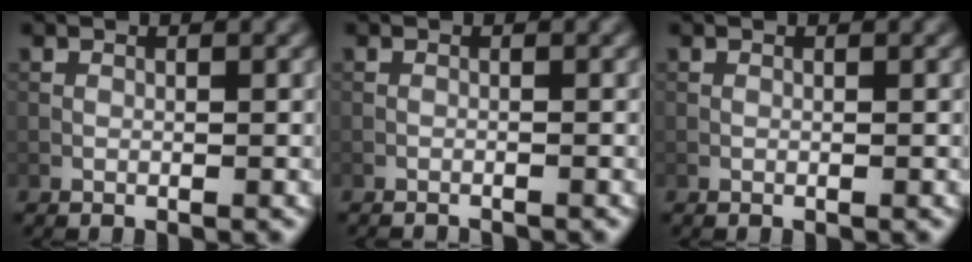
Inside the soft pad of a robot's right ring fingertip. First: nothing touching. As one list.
[{"total": 2.0, "force": [-2.0, 0.3, 0.4], "torque": [-0.011, -0.001, -0.030]}, {"total": 0.0}]